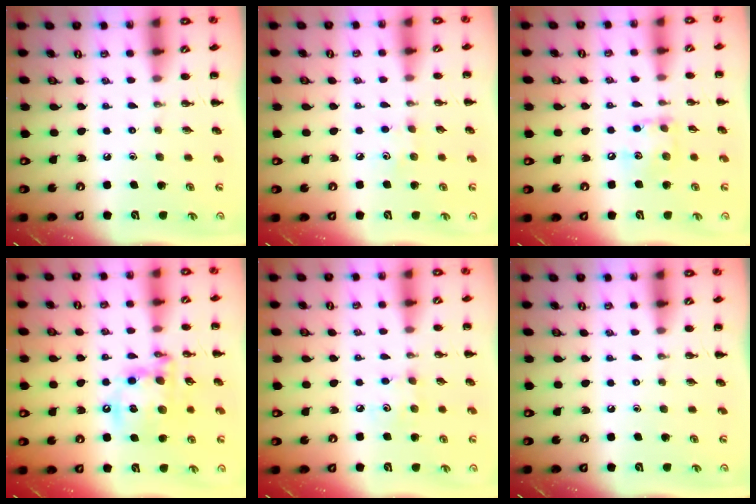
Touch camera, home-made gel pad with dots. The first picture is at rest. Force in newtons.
{"total": 4.2, "press": 4.1, "slide": 1.1}
{"total": 8.9, "press": 8.9, "slide": 0.6}
{"total": 14.2, "press": 13.8, "slide": 3.4}
{"total": 4.4, "press": 4.2, "slide": 1.1}
{"total": 0.0}